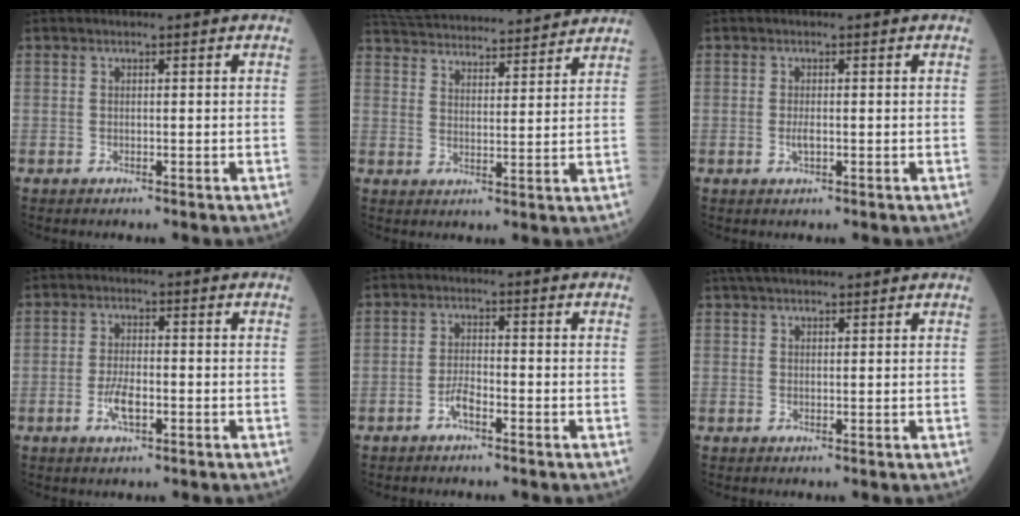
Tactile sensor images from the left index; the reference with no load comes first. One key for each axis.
{"total": 21.0, "fx": 19.7, "fy": 2.9, "fz": 6.7, "tx": -0.121, "ty": 0.030, "tz": 0.288}
{"total": 1.2, "fx": -0.2, "fy": 0.4, "fz": 1.2, "tx": -0.023, "ty": -0.001, "tz": -0.003}
{"total": 3.9, "fx": -1.5, "fy": 1.2, "fz": 3.4, "tx": -0.069, "ty": 0.001, "tz": -0.027}
{"total": 2.5, "fx": -1.6, "fy": 0.6, "fz": 1.8, "tx": -0.034, "ty": 0.002, "tz": -0.033}
{"total": 7.3, "fx": 6.3, "fy": 1.5, "fz": 3.4, "tx": -0.053, "ty": 0.040, "tz": 0.100}